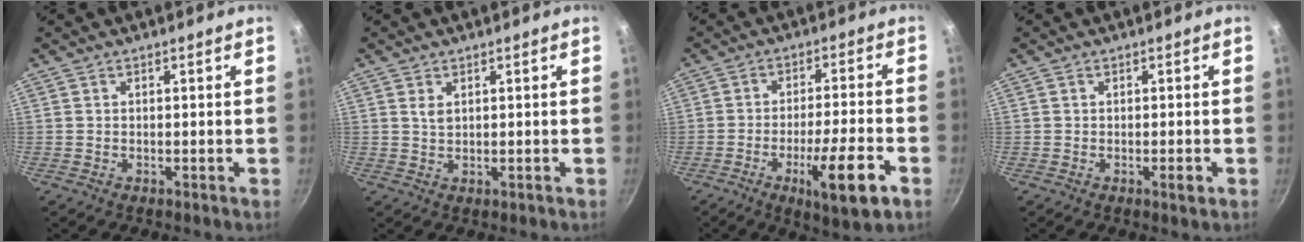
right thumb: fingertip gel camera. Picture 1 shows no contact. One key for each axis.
{"total": 1.8, "fx": 0.8, "fy": 0.9, "fz": 1.3, "tx": -0.023, "ty": -0.006, "tz": 0.016}
{"total": 12.5, "fx": -5.4, "fy": 2.3, "fz": 11.0, "tx": -0.172, "ty": 0.018, "tz": -0.081}
{"total": 1.8, "fx": -0.6, "fy": 0.5, "fz": 1.6, "tx": -0.025, "ty": 0.003, "tz": -0.010}